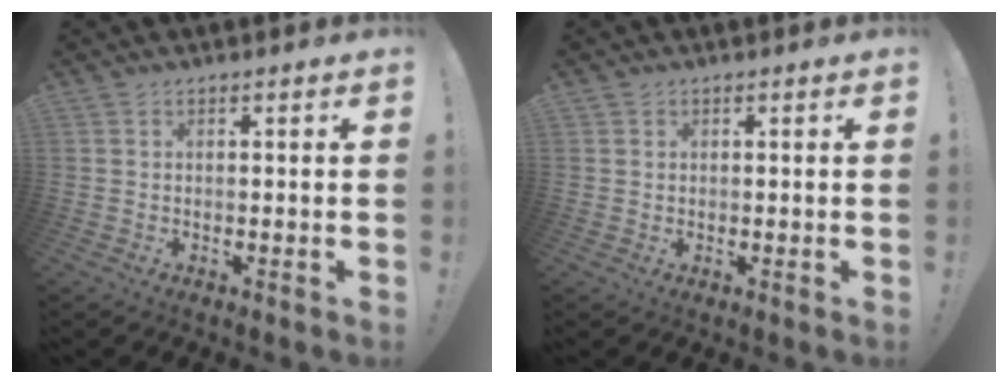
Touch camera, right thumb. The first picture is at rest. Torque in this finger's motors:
{"motor_torque": [-0.13, -0.19, -0.05, -0.10, -0.05]}